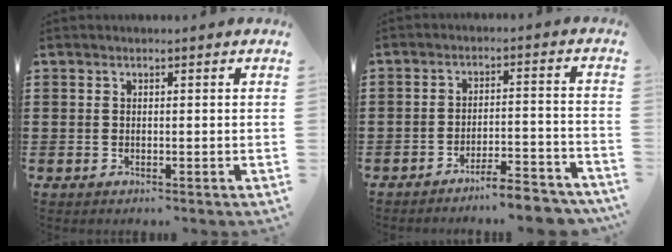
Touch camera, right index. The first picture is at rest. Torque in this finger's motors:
{"motor_torque": [0.34, 0.34, 0.20, 0.02]}